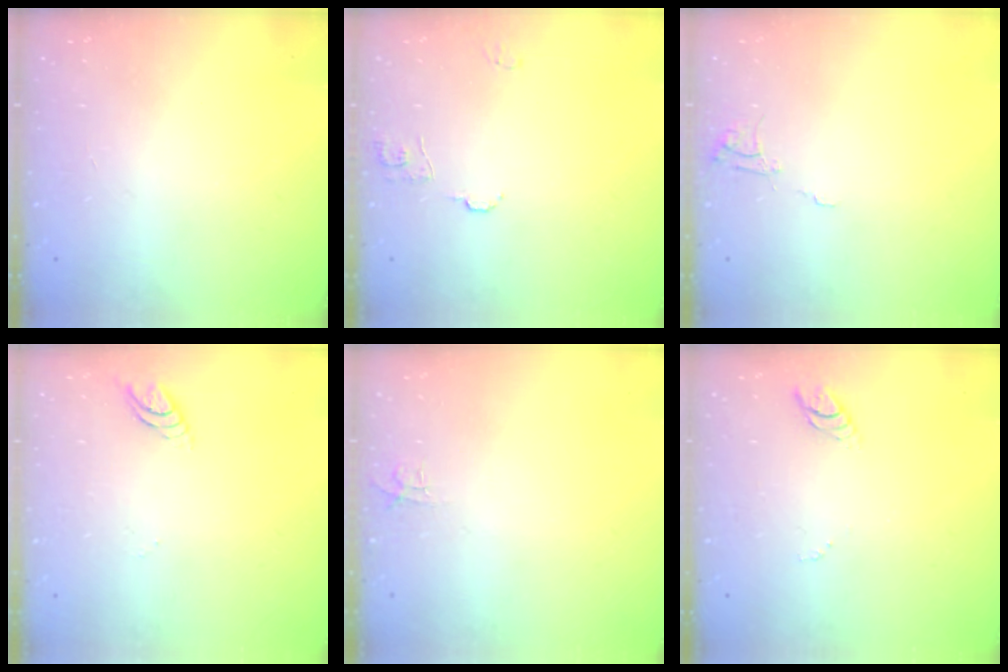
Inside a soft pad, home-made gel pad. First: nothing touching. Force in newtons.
{"total": 6.4, "press": 6.3, "slide": 0.6}
{"total": 4.6, "press": 4.6, "slide": 0.4}
{"total": 4.1, "press": 4.1, "slide": 0.1}
{"total": 4.7, "press": 4.6, "slide": 0.4}
{"total": 4.1, "press": 4.0, "slide": 0.4}